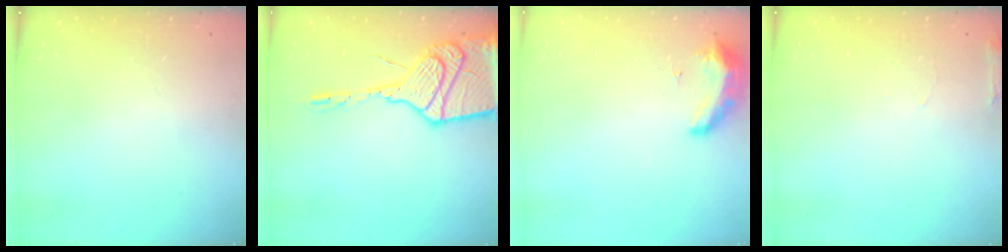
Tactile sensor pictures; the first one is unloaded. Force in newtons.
{"total": 24.1, "press": 21.5, "slide": 10.8}
{"total": 11.5, "press": 9.6, "slide": 6.3}
{"total": 5.2, "press": 5.0, "slide": 1.3}